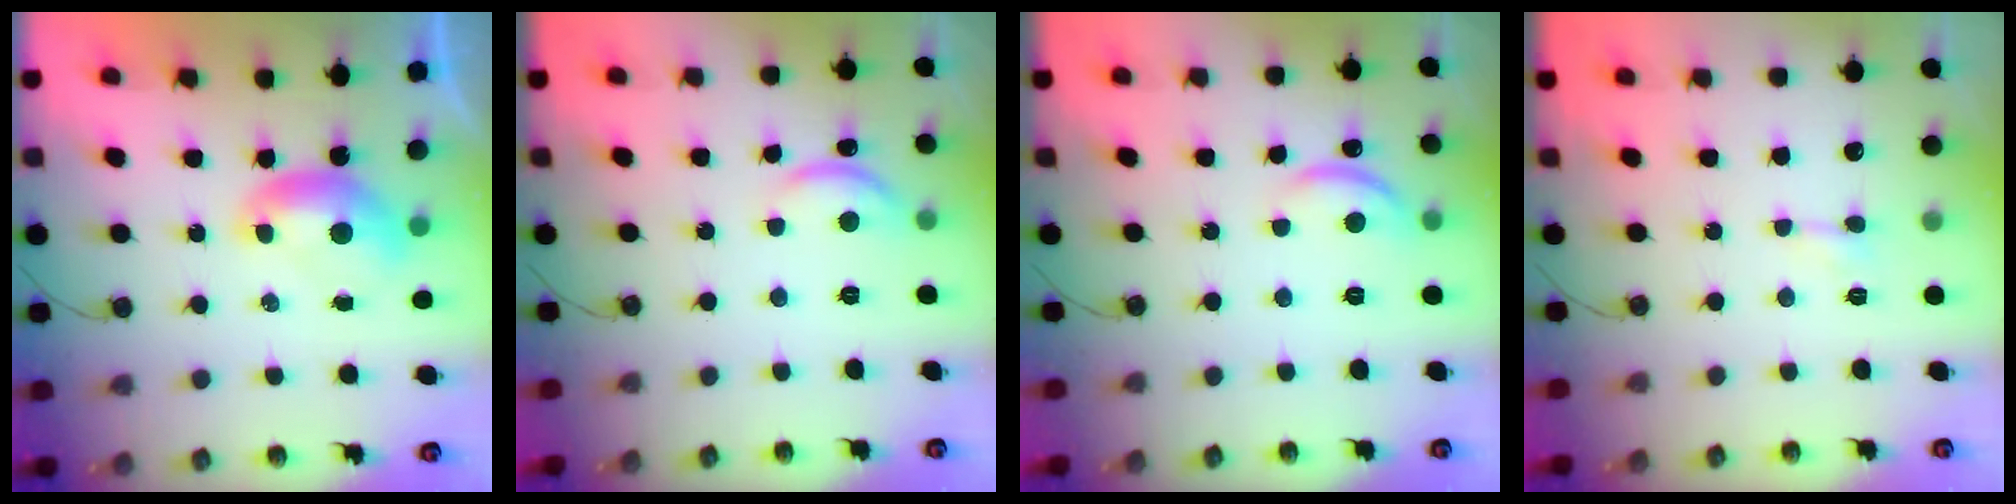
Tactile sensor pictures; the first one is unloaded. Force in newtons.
{"total": 2.8, "press": 2.8, "slide": 0.3}
{"total": 3.9, "press": 3.8, "slide": 0.4}
{"total": 1.3, "press": 1.2, "slide": 0.3}